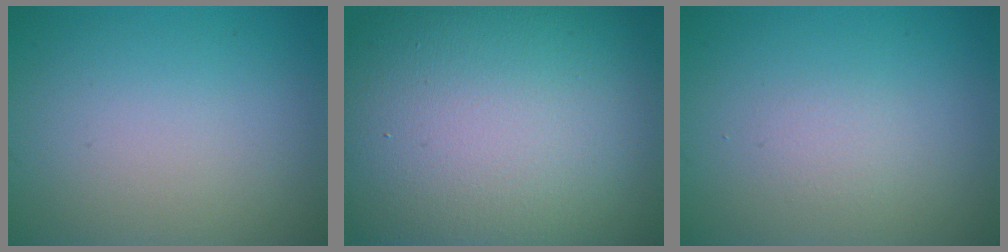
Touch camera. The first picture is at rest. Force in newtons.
{"total": 20.3, "press": 20.3, "slide": 1.1}
{"total": 1.0, "press": 1.0, "slide": 0.0}